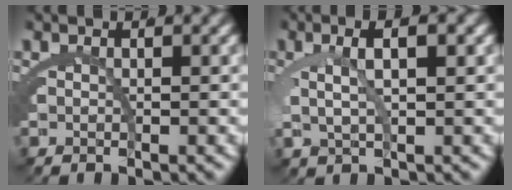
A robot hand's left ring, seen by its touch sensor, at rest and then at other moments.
{"total": 3.8, "force": [1.2, 1.2, 3.5], "torque": [-0.070, 0.003, 0.028]}